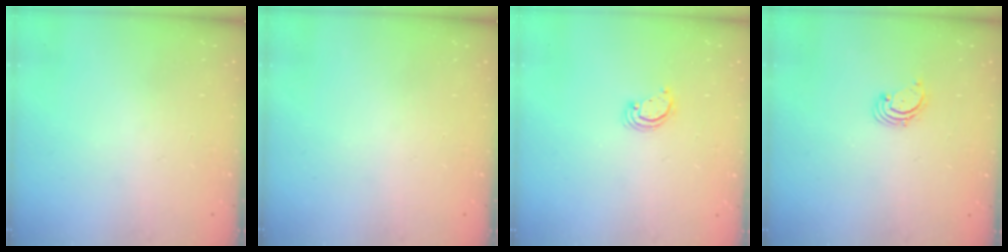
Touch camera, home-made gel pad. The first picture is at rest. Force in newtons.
{"total": 0.0}
{"total": 2.8, "press": 2.8, "slide": 0.2}
{"total": 1.7, "press": 1.7, "slide": 0.2}